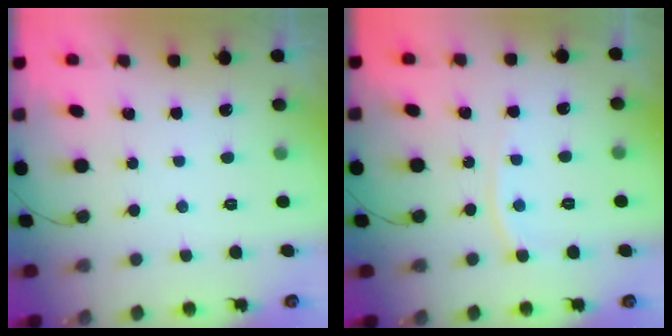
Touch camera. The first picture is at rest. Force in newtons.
{"total": 7.0, "press": 6.9, "slide": 1.0}